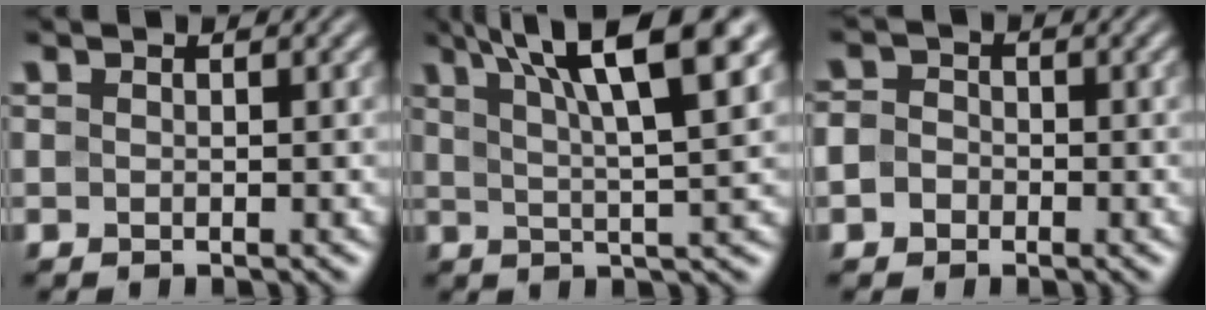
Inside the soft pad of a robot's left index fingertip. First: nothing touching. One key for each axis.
{"total": 10.2, "fx": 5.5, "fy": 2.1, "fz": 8.3, "tx": -0.114, "ty": 0.023, "tz": 0.081}
{"total": 2.5, "fx": -0.6, "fy": 2.2, "fz": 1.0, "tx": -0.003, "ty": 0.009, "tz": -0.024}